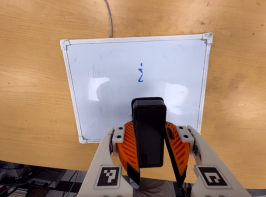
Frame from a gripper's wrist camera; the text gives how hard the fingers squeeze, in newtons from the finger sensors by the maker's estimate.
{"total": 9.5, "left": 9.6, "right": 9.3}